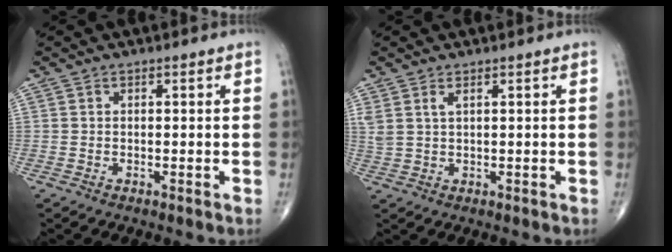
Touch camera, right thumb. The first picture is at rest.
{"total": 2.7, "force": [1.4, 1.0, 2.1], "torque": [-0.053, 0.005, 0.037]}